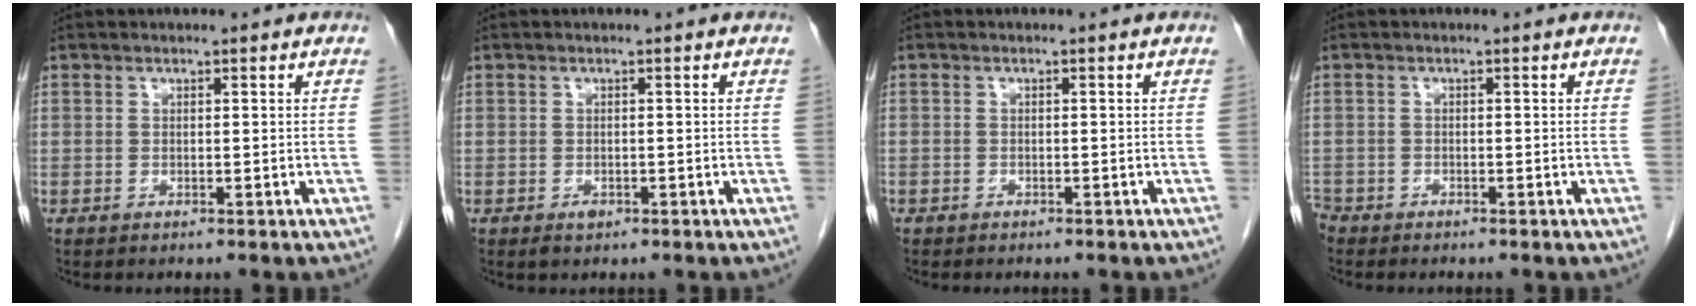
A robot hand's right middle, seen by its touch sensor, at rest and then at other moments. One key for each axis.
{"total": 1.1, "fx": -0.7, "fy": 0.6, "fz": 0.7, "tx": -0.012, "ty": 0.000, "tz": -0.006}
{"total": 0.7, "fx": -0.5, "fy": 0.4, "fz": 0.1, "tx": -0.009, "ty": 0.001, "tz": -0.010}
{"total": 2.1, "fx": -1.9, "fy": 0.8, "fz": 0.2, "tx": -0.006, "ty": -0.002, "tz": -0.036}